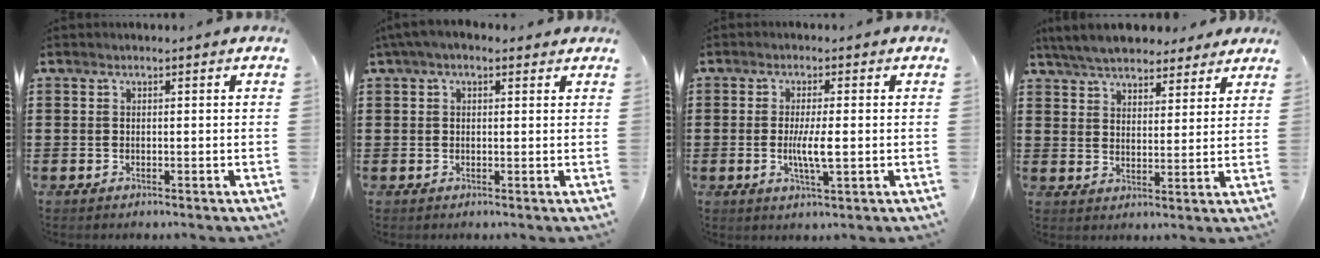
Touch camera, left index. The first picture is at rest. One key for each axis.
{"total": 2.6, "fx": 1.3, "fy": 1.3, "fz": 1.8, "tx": -0.039, "ty": 0.010, "tz": 0.022}
{"total": 4.8, "fx": -0.3, "fy": 0.7, "fz": 4.8, "tx": -0.091, "ty": -0.005, "tz": -0.008}
{"total": 6.5, "fx": 6.0, "fy": 1.6, "fz": 1.8, "tx": -0.058, "ty": -0.012, "tz": 0.112}